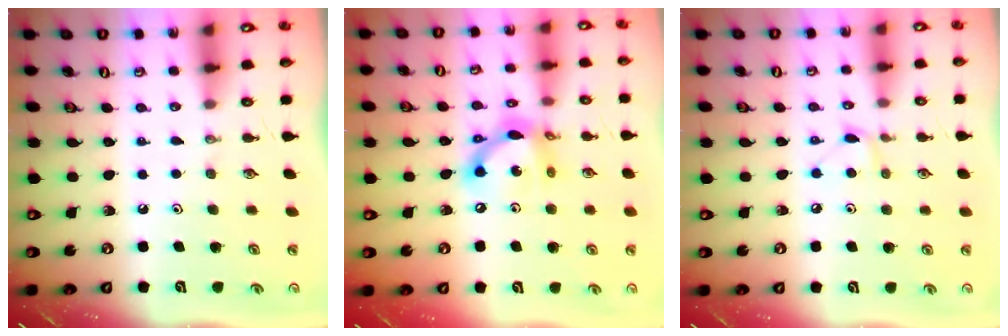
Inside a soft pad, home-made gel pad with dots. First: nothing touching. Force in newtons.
{"total": 12.9, "press": 12.8, "slide": 1.0}
{"total": 6.1, "press": 6.0, "slide": 0.7}